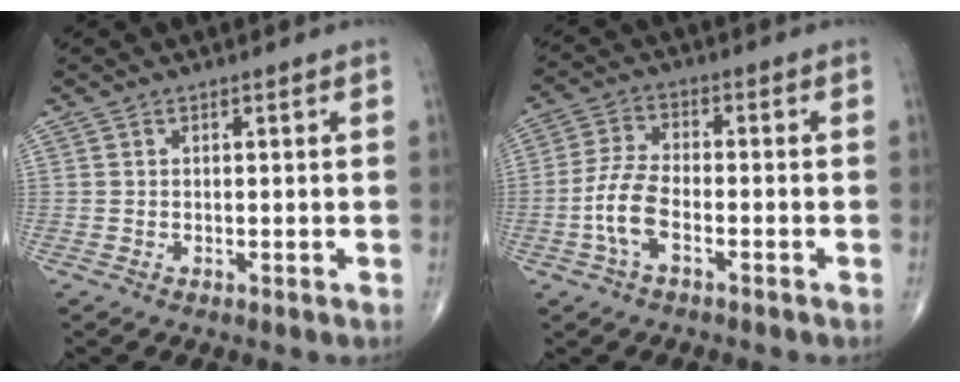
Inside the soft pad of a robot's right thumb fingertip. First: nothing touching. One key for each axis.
{"total": 7.1, "fx": -2.5, "fy": 3.3, "fz": 5.8, "tx": -0.130, "ty": 0.023, "tz": -0.053}